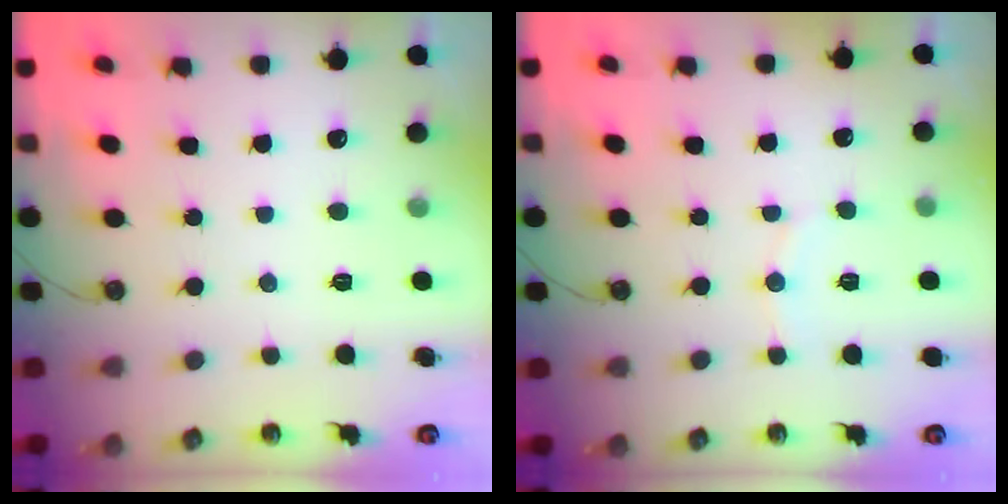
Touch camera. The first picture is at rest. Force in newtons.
{"total": 5.5, "press": 5.2, "slide": 1.6}